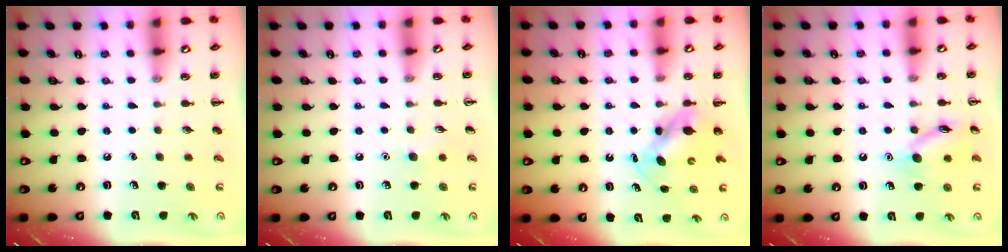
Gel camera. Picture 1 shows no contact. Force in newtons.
{"total": 4.5, "press": 4.2, "slide": 1.3}
{"total": 6.0, "press": 5.9, "slide": 1.0}
{"total": 11.5, "press": 11.5, "slide": 0.6}